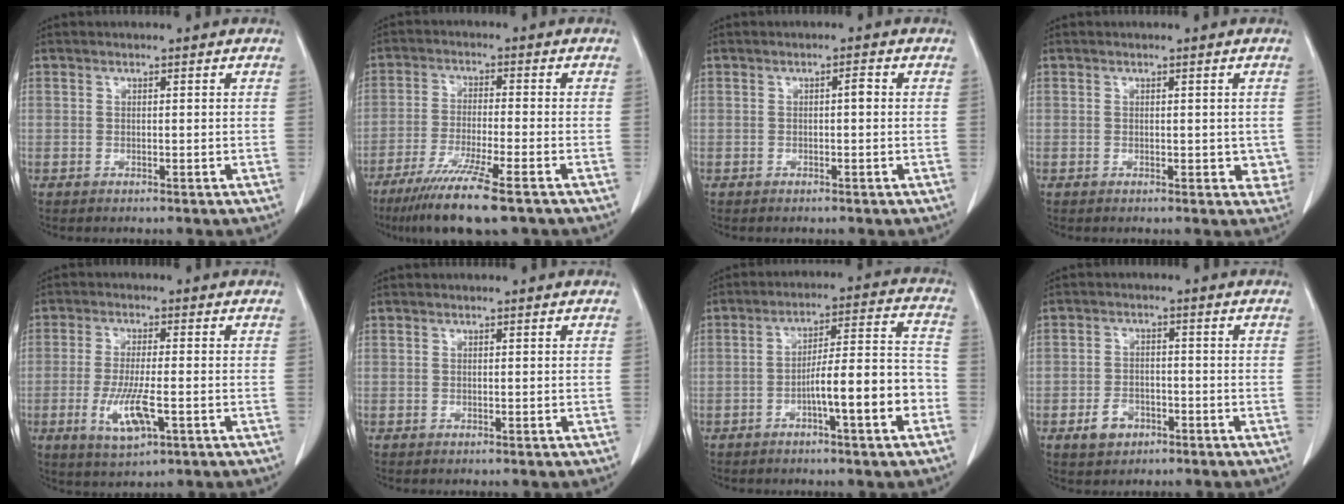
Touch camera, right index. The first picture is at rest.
{"total": 11.5, "force": [-8.0, 0.5, 8.2], "torque": [-0.140, -0.031, -0.130]}
{"total": 1.1, "force": [0.0, 0.3, 1.1], "torque": [-0.016, 0.003, 0.001]}
{"total": 2.5, "force": [0.1, 1.9, 1.6], "torque": [0.001, 0.002, 0.001]}
{"total": 7.2, "force": [-2.3, 1.5, 6.7], "torque": [-0.133, -0.015, -0.037]}
{"total": 0.0}
{"total": 11.3, "force": [-4.3, 1.0, 10.4], "torque": [-0.158, 0.024, -0.064]}
{"total": 4.1, "force": [-2.2, 2.9, 1.8], "torque": [-0.031, 0.005, -0.032]}